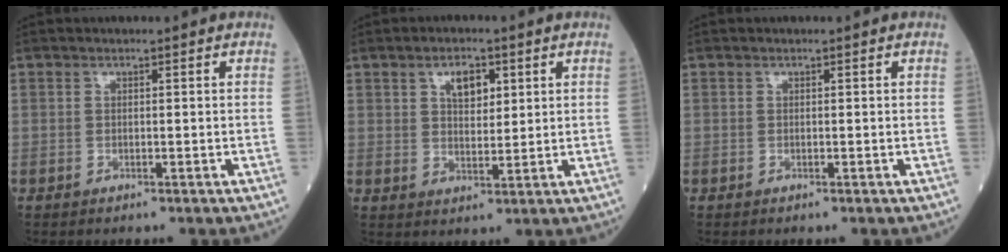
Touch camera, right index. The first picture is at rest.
{"total": 4.3, "force": [1.9, 2.1, 3.2], "torque": [-0.058, 0.002, 0.034]}
{"total": 0.0}